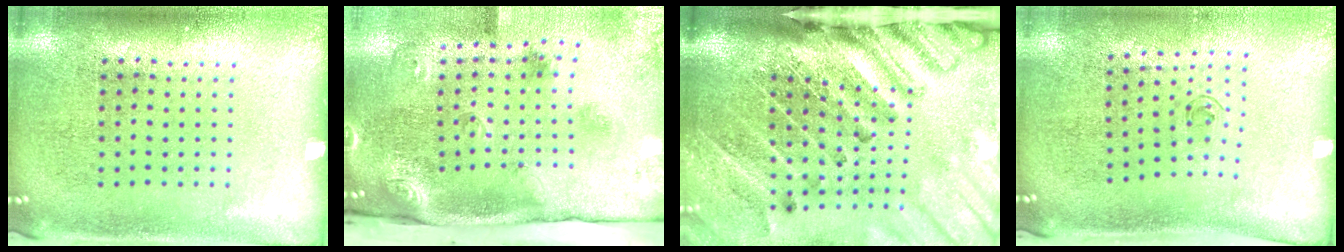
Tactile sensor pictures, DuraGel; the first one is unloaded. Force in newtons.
{"total": 3.4, "press": 2.1, "slide": 2.6}
{"total": 4.7, "press": 3.4, "slide": 3.2}
{"total": 0.6, "press": 0.3, "slide": 0.6}